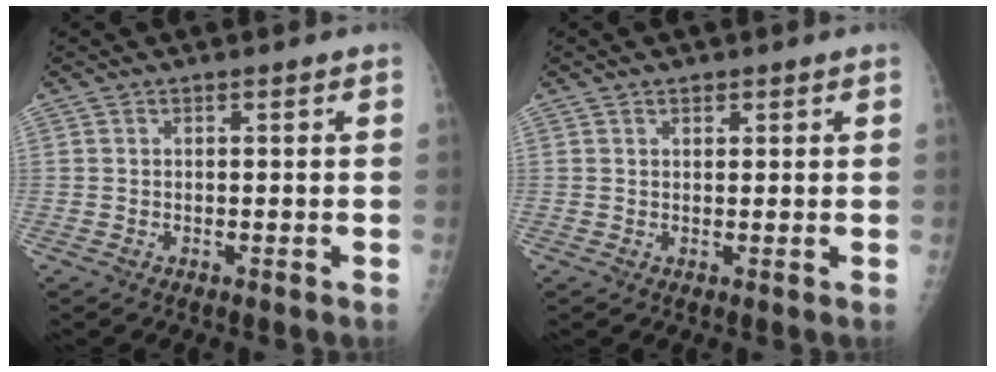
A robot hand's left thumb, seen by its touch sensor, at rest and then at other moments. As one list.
[{"total": 1.2, "force": [0.8, 0.8, 0.4], "torque": [0.002, -0.004, 0.011]}]